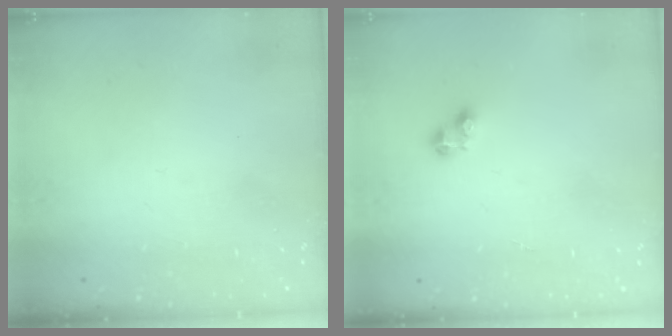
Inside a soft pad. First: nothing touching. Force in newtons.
{"total": 2.8, "press": 2.8, "slide": 0.4}